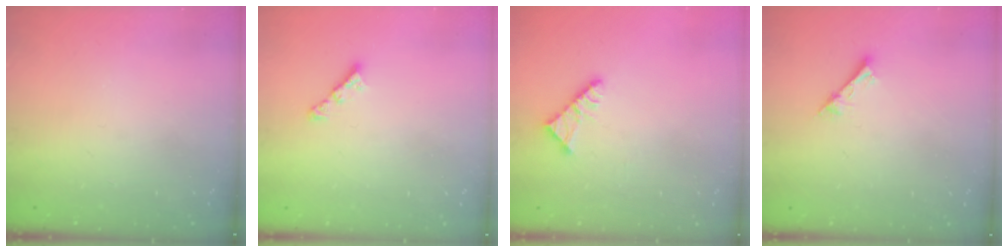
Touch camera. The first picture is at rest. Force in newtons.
{"total": 3.4, "press": 3.3, "slide": 0.6}
{"total": 4.4, "press": 4.4, "slide": 0.6}
{"total": 2.5, "press": 2.5, "slide": 0.1}